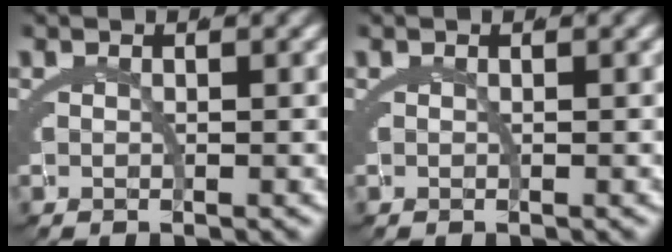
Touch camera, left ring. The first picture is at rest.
{"total": 0.0}